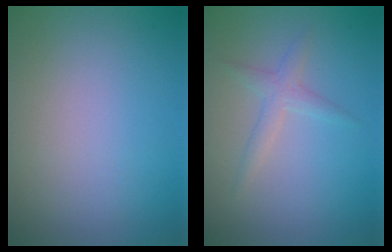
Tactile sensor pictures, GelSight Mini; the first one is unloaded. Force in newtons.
{"total": 1.8, "press": 1.8, "slide": 0.1}